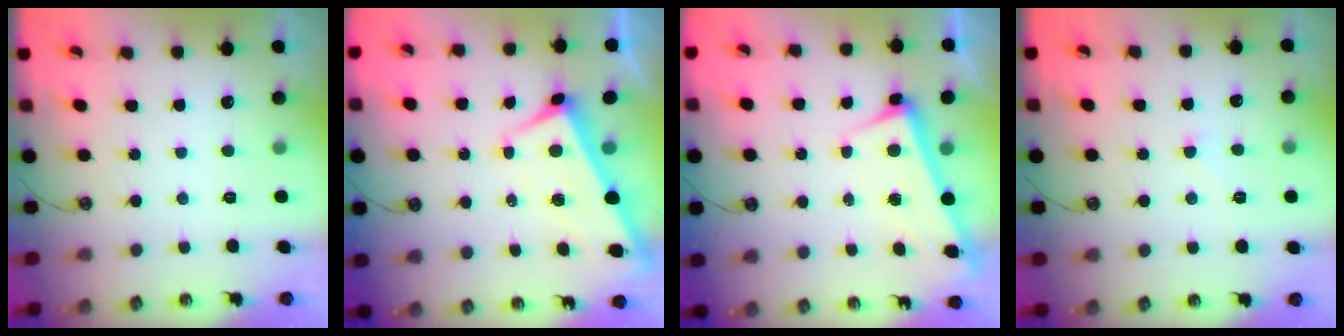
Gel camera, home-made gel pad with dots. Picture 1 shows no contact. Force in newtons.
{"total": 1.6, "press": 1.2, "slide": 1.0}
{"total": 2.6, "press": 2.5, "slide": 0.7}
{"total": 2.5, "press": 2.5, "slide": 0.1}